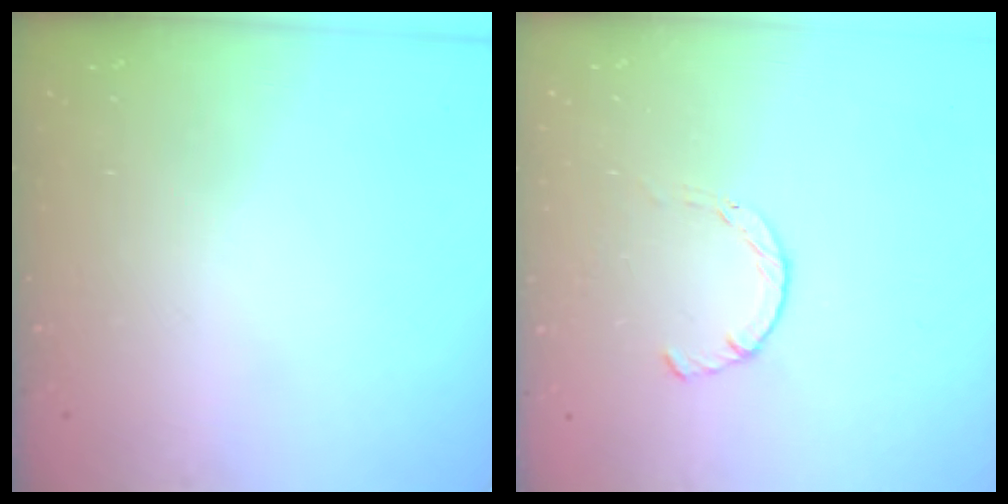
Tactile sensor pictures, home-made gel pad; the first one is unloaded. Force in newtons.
{"total": 3.7, "press": 3.6, "slide": 0.5}